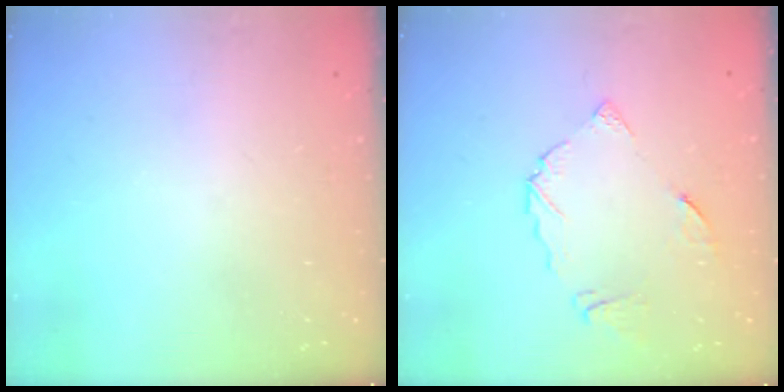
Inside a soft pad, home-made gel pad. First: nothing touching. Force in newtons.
{"total": 7.6, "press": 7.6, "slide": 0.8}